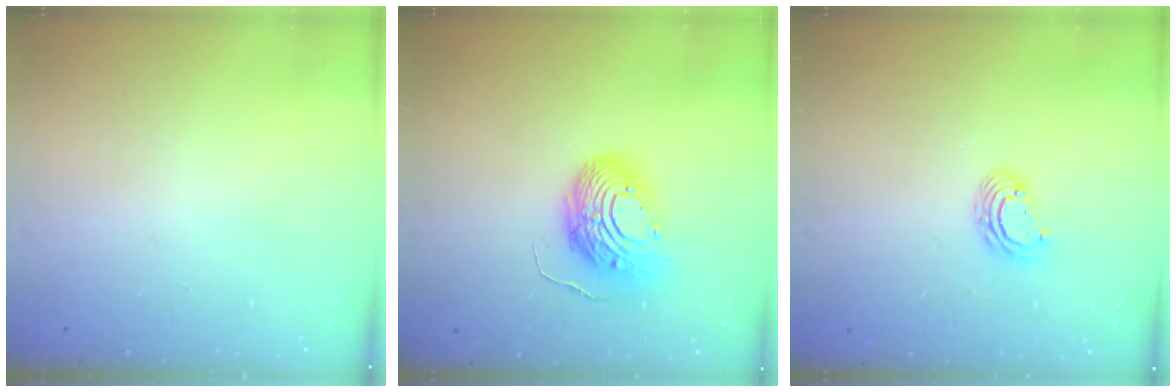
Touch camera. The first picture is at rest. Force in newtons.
{"total": 14.1, "press": 13.9, "slide": 2.6}
{"total": 5.6, "press": 5.6, "slide": 0.2}